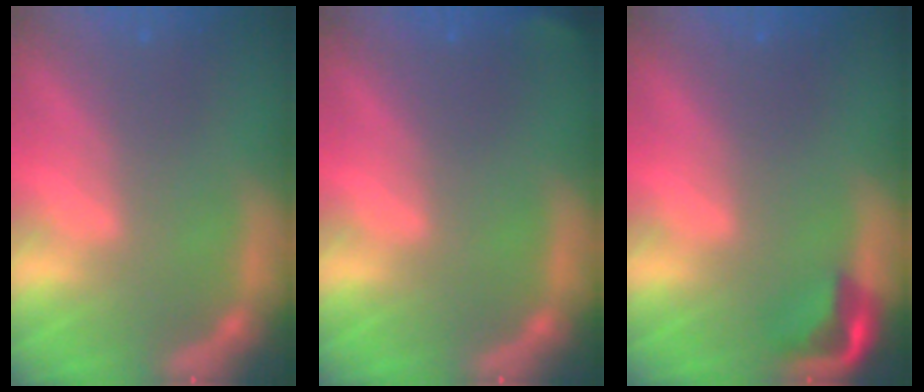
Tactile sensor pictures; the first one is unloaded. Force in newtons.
{"total": 1.4}
{"total": 2.9}